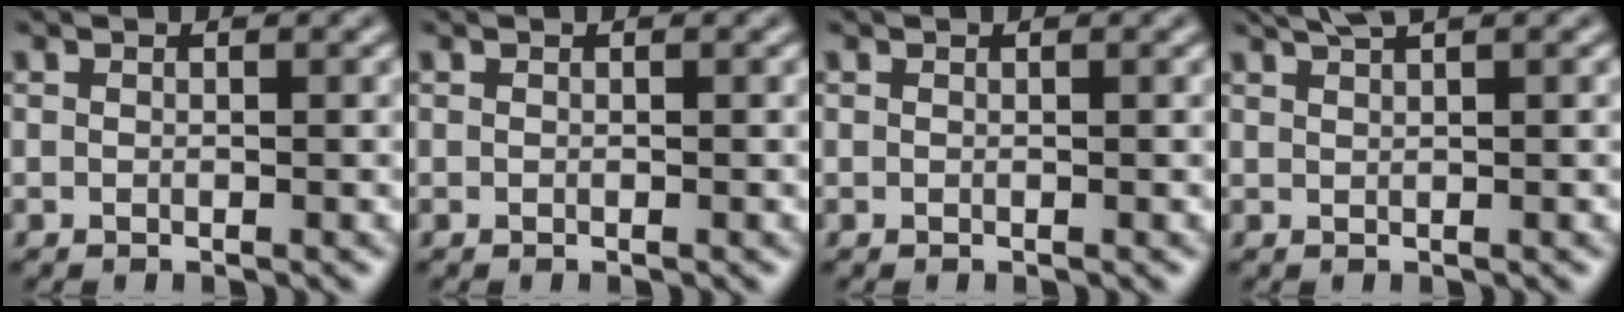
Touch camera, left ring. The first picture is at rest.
{"total": 0.0}
{"total": 0.0}
{"total": 2.2, "force": [1.7, 0.4, 1.4], "torque": [-0.015, 0.005, 0.026]}